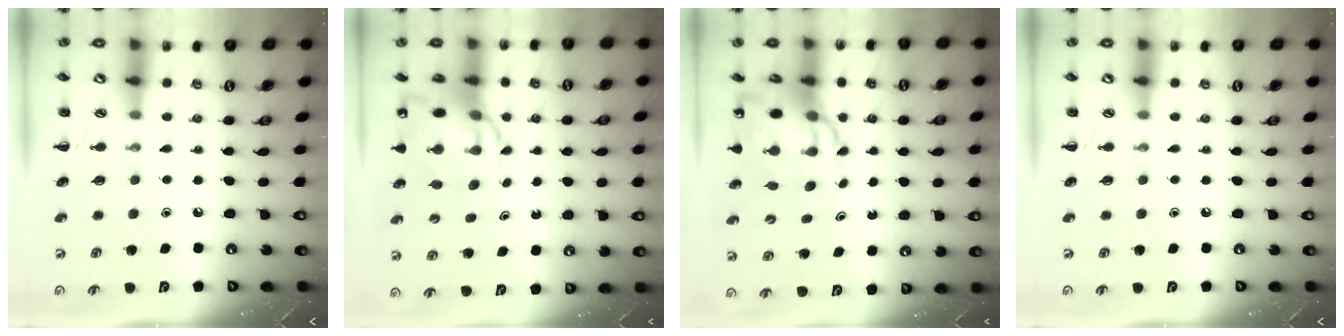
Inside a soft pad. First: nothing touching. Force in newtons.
{"total": 10.0, "press": 9.6, "slide": 2.6}
{"total": 9.8, "press": 9.3, "slide": 2.9}
{"total": 0.0}